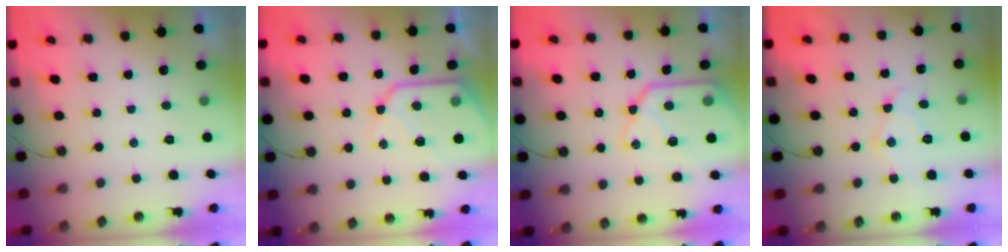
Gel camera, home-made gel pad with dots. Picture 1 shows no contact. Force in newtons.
{"total": 14.8, "press": 14.7, "slide": 1.5}
{"total": 16.0, "press": 15.9, "slide": 1.8}
{"total": 10.9, "press": 10.9, "slide": 0.7}